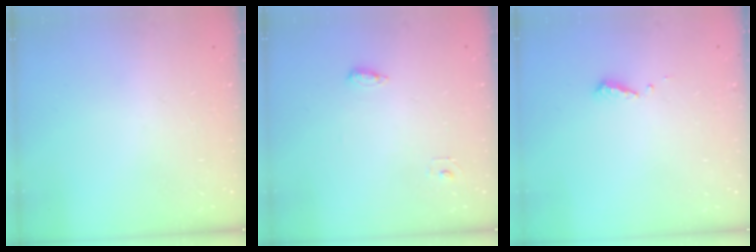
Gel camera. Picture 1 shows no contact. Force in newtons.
{"total": 5.4, "press": 5.3, "slide": 1.2}
{"total": 4.2, "press": 4.2, "slide": 0.3}